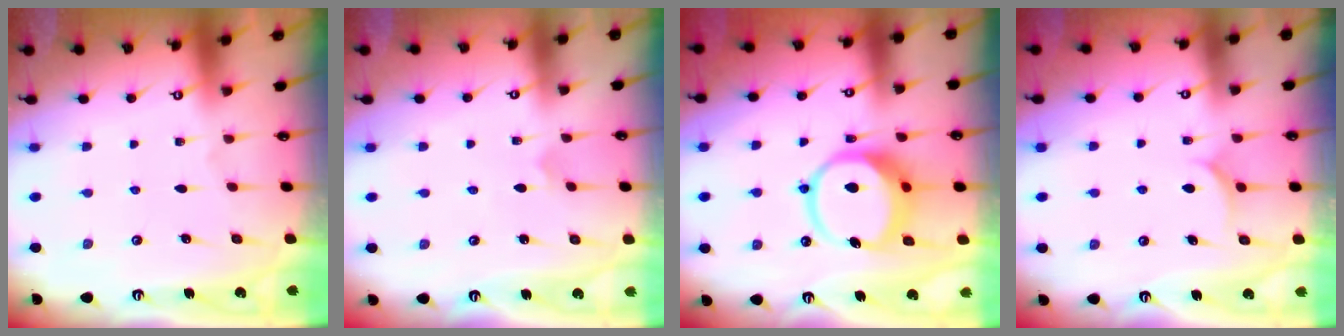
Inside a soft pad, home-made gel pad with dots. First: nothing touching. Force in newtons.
{"total": 1.9, "press": 1.9, "slide": 0.1}
{"total": 12.1, "press": 12.0, "slide": 1.7}
{"total": 5.8, "press": 5.8, "slide": 0.3}